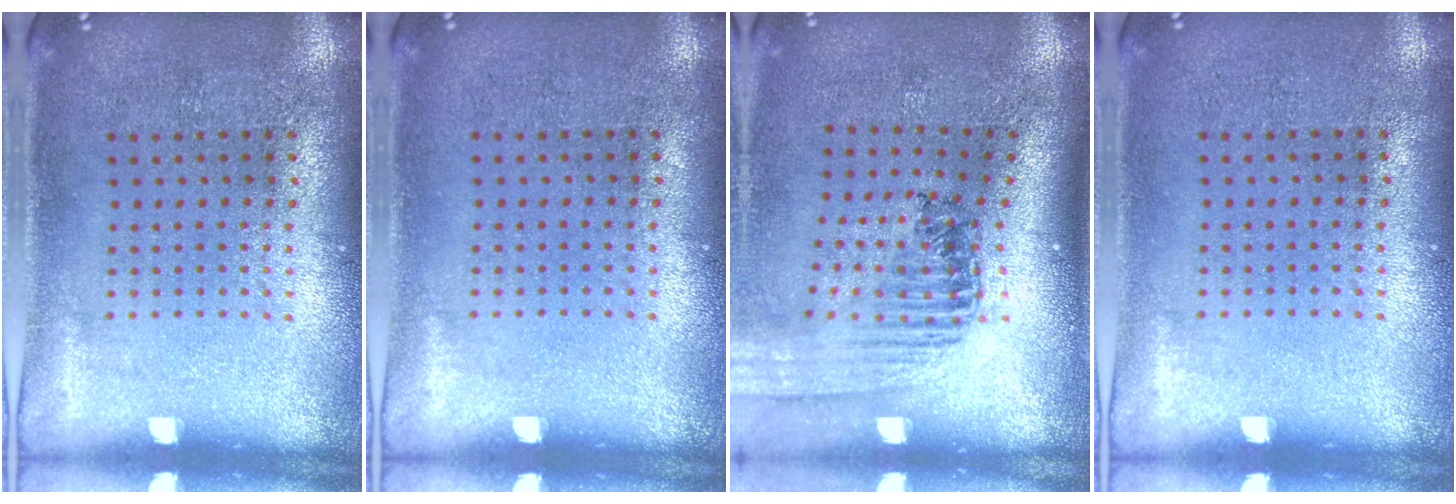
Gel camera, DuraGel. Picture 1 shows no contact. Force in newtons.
{"total": 0.0}
{"total": 1.5, "press": 1.5, "slide": 0.2}
{"total": 0.0}